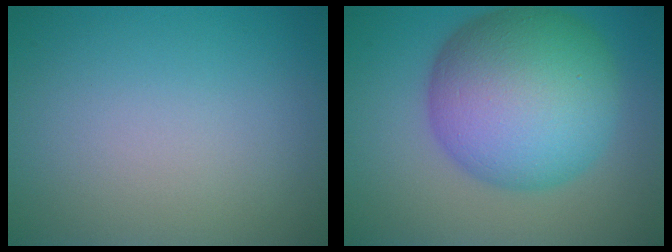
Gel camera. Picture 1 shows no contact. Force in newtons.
{"total": 13.3, "press": 13.3, "slide": 0.1}